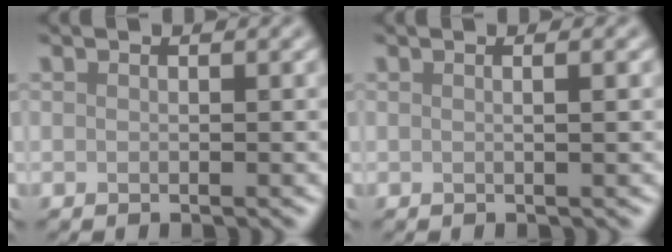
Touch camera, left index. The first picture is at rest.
{"total": 1.4, "force": [0.2, 0.5, 1.3], "torque": [-0.013, 0.003, -0.007]}